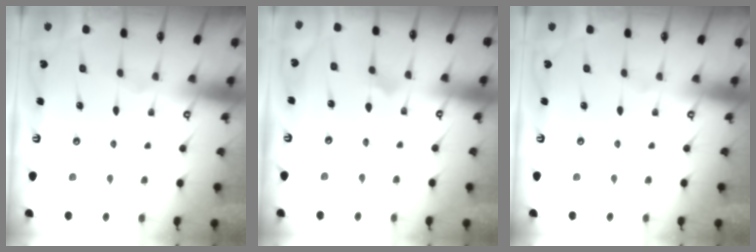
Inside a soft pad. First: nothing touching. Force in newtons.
{"total": 3.0, "press": 3.0, "slide": 0.2}
{"total": 0.0}